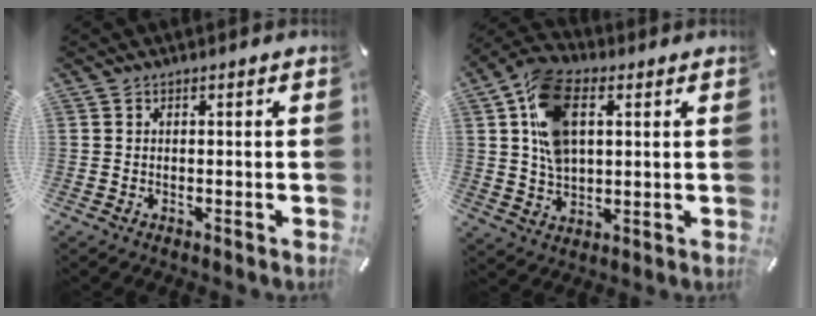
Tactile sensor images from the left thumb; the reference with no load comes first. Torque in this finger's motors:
{"motor_torque": [1.72, 2.73, 1.46, -1.24, 0.60]}